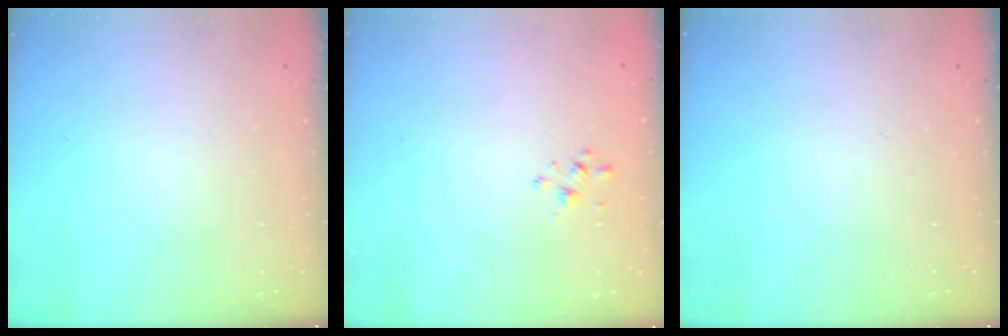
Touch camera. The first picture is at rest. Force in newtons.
{"total": 1.7, "press": 1.7, "slide": 0.3}
{"total": 0.0}